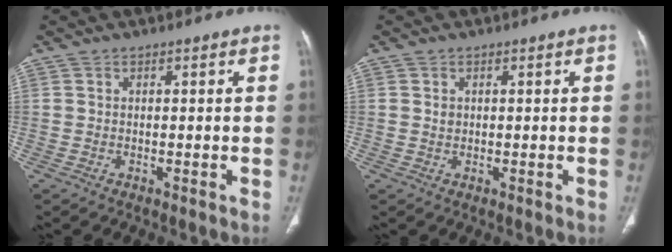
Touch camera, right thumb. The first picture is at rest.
{"total": 1.0, "force": [0.2, 0.8, 0.5], "torque": [-0.007, 0.000, 0.006]}